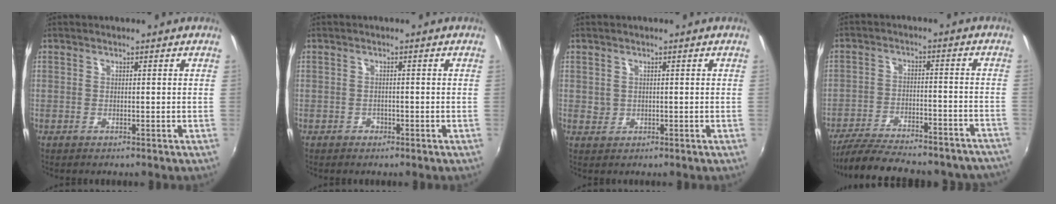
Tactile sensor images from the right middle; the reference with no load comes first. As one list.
[{"total": 1.3, "force": [-0.8, 1.0, 0.2], "torque": [-0.005, 0.000, -0.011]}, {"total": 1.3, "force": [0.3, 1.2, 0.2], "torque": [0.001, 0.002, 0.005]}, {"total": 25.0, "force": [-21.8, 7.0, 10.2], "torque": [-0.198, -0.014, -0.284]}]